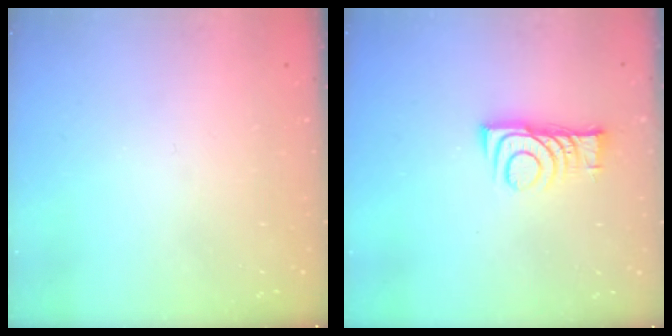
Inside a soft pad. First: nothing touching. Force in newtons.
{"total": 8.8, "press": 8.8, "slide": 0.3}